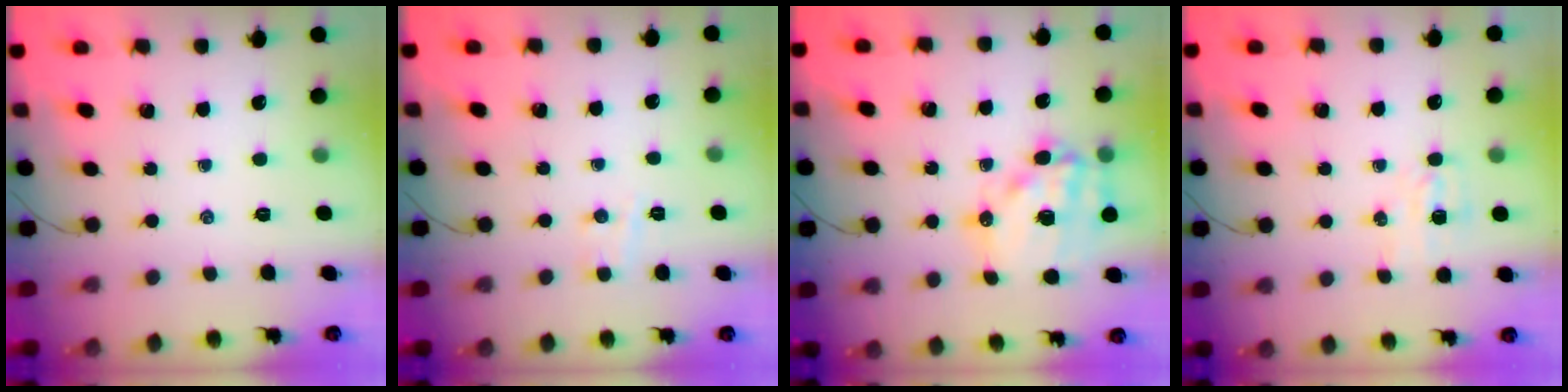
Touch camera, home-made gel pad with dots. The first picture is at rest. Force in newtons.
{"total": 4.0, "press": 3.8, "slide": 1.2}
{"total": 16.3, "press": 15.9, "slide": 3.5}
{"total": 4.2, "press": 4.0, "slide": 1.2}